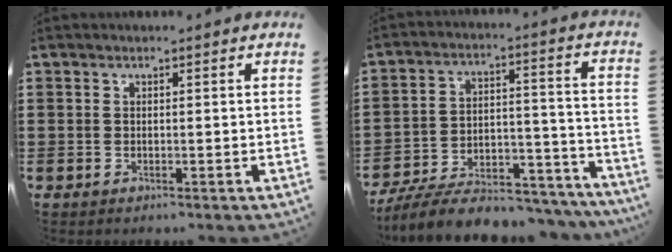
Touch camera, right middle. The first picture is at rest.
{"total": 8.5, "force": [-7.7, 1.9, 2.9], "torque": [-0.044, 0.022, -0.147]}